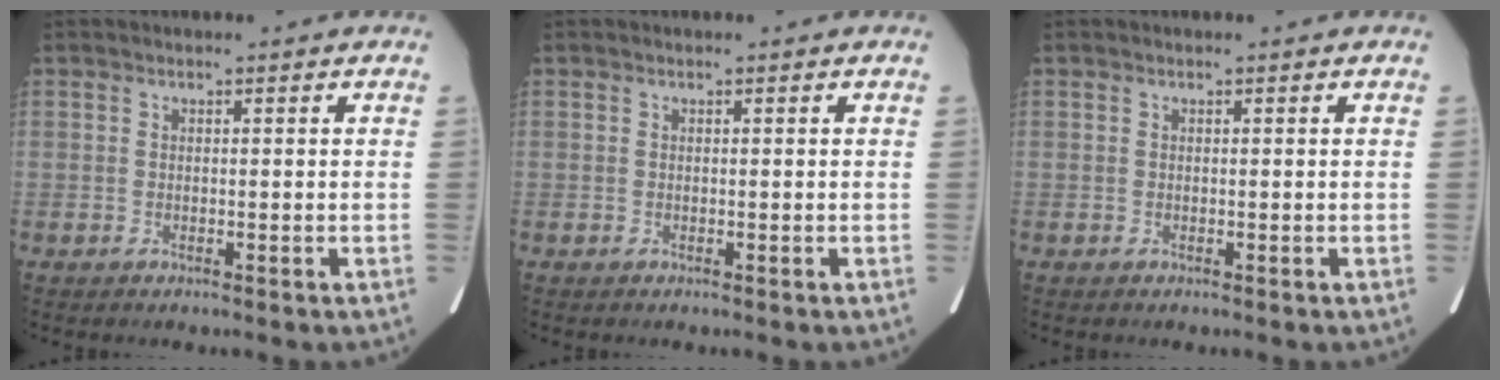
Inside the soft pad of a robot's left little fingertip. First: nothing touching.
{"total": 0.0}
{"total": 0.0}